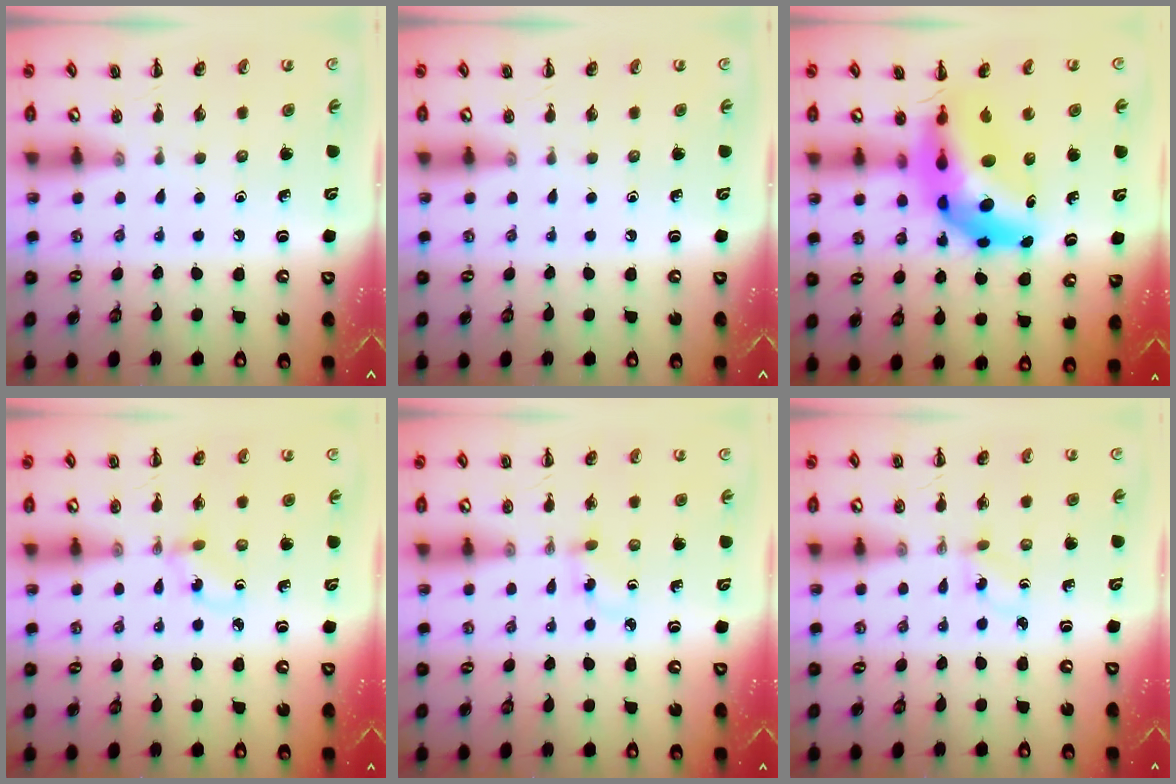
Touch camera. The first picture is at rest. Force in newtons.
{"total": 0.0}
{"total": 12.8, "press": 12.2, "slide": 3.8}
{"total": 1.3, "press": 1.0, "slide": 0.7}
{"total": 2.9, "press": 2.7, "slide": 1.1}
{"total": 1.2, "press": 1.1, "slide": 0.5}